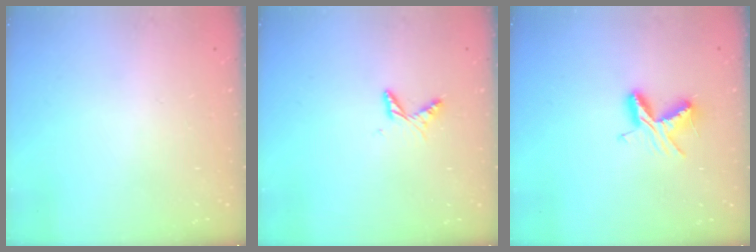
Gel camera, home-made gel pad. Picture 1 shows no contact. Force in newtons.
{"total": 5.9, "press": 5.9, "slide": 0.5}
{"total": 7.6, "press": 7.6, "slide": 0.6}